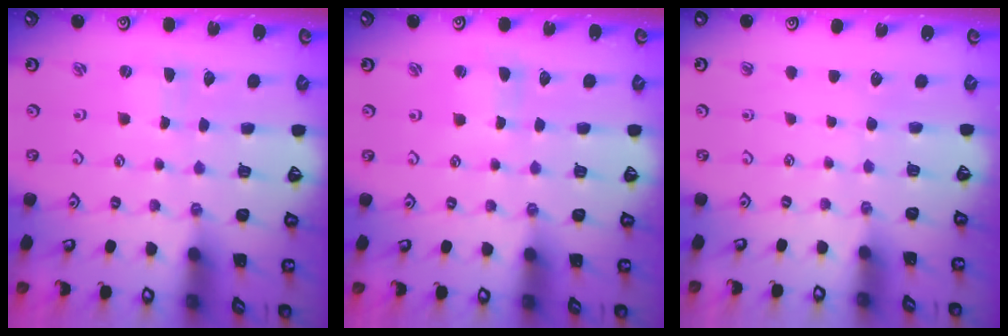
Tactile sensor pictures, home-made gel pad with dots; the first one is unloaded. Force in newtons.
{"total": 1.2, "press": 1.2, "slide": 0.3}
{"total": 0.0}